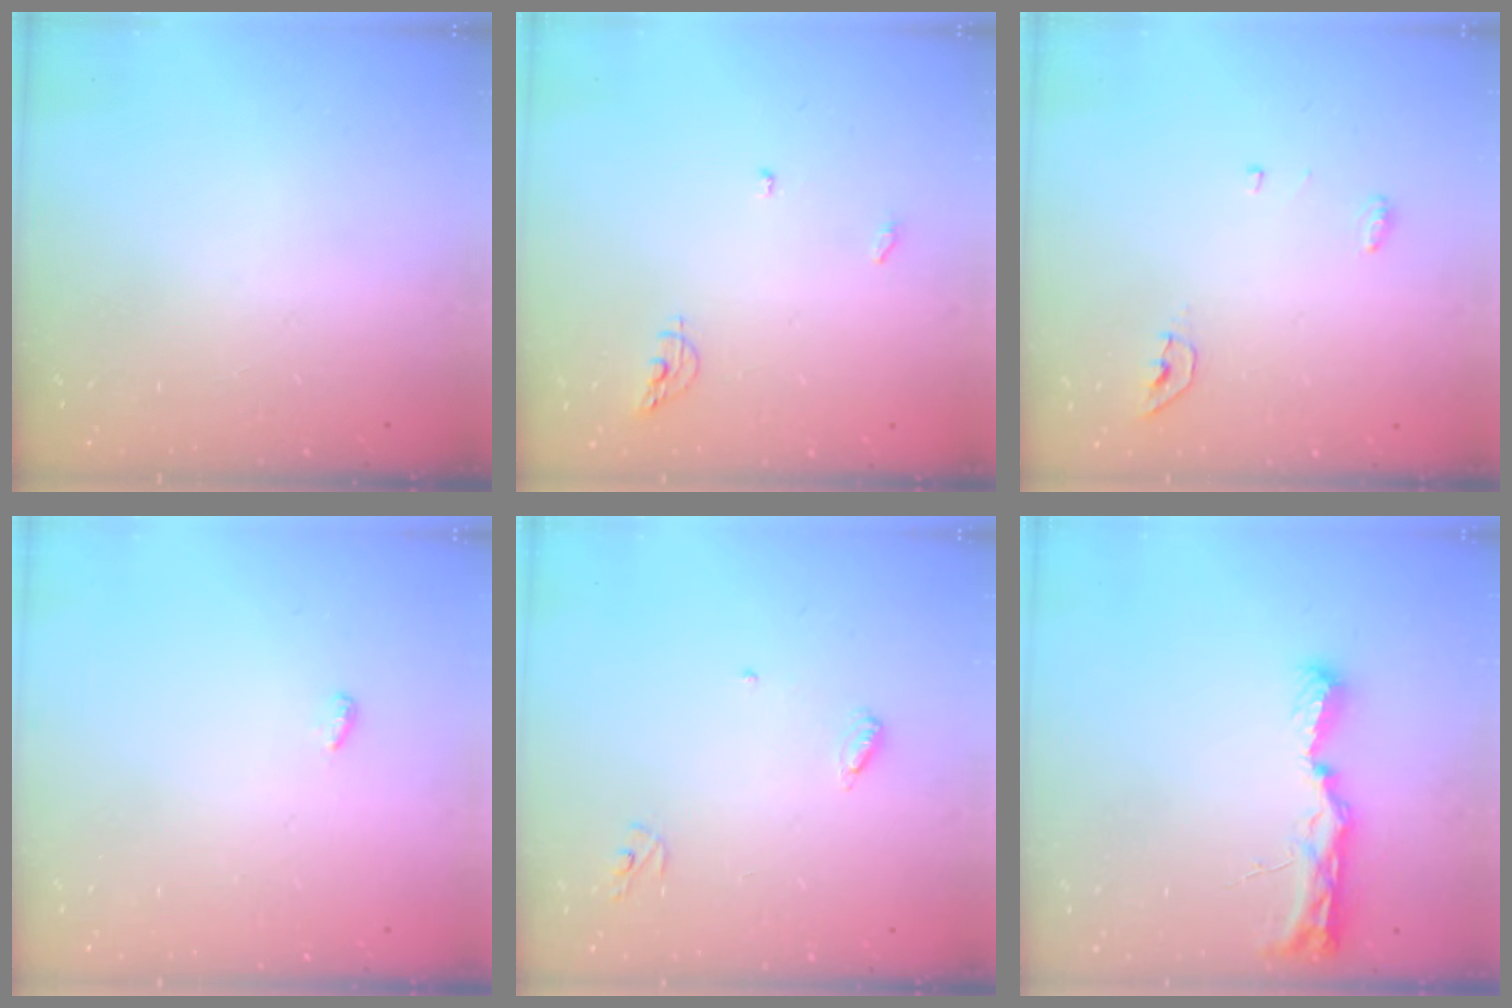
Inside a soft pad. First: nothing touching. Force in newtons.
{"total": 5.9, "press": 5.9, "slide": 0.2}
{"total": 4.5, "press": 4.2, "slide": 1.5}
{"total": 3.6, "press": 3.6, "slide": 0.4}
{"total": 4.9, "press": 4.9, "slide": 0.4}
{"total": 8.8, "press": 8.8, "slide": 1.0}